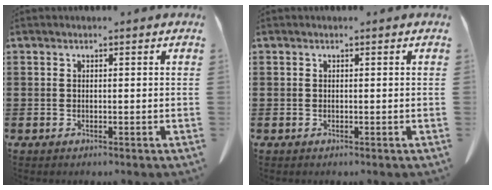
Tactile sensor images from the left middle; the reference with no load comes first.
{"total": 0.0}